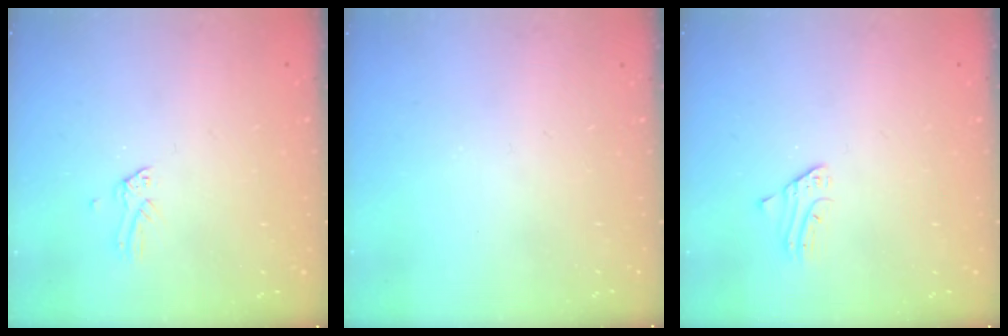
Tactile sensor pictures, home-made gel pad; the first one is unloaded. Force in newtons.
{"total": 0.0}
{"total": 1.8, "press": 1.8, "slide": 0.2}